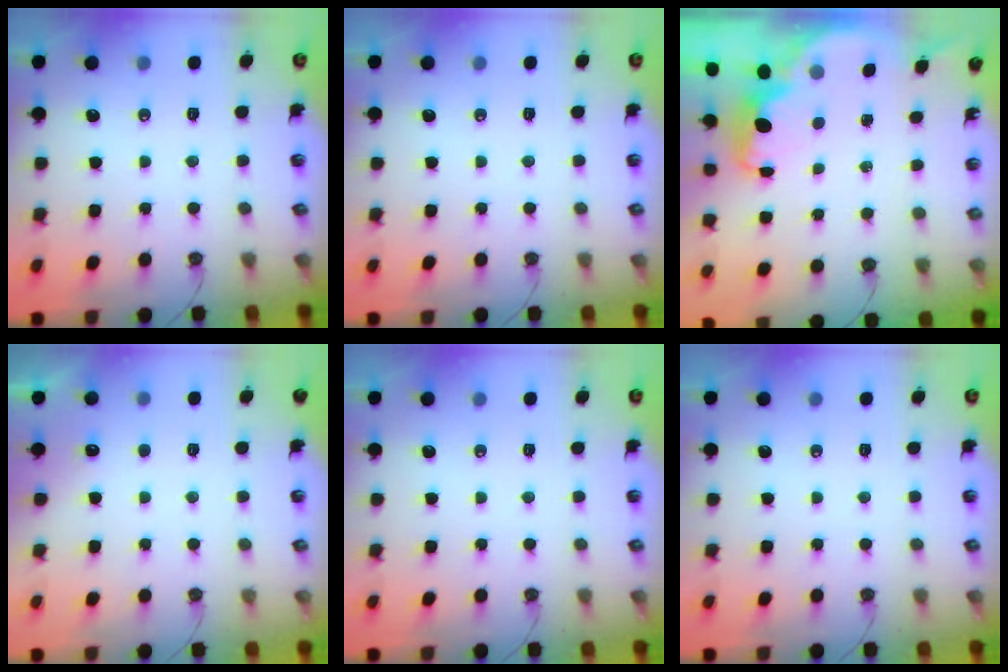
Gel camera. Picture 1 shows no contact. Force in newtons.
{"total": 0.0}
{"total": 2.2, "press": 2.1, "slide": 0.6}
{"total": 2.6, "press": 2.4, "slide": 1.0}
{"total": 0.0}
{"total": 0.0}